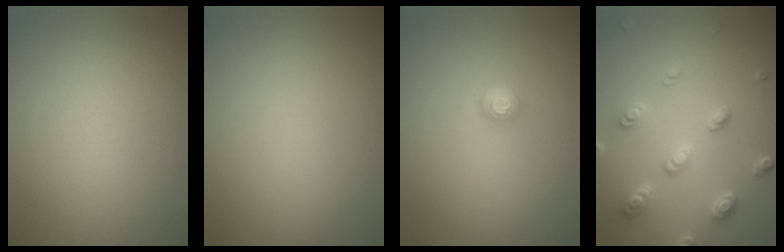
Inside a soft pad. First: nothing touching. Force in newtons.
{"total": 0.0}
{"total": 1.6, "press": 1.2, "slide": 1.0}
{"total": 3.5, "press": 3.2, "slide": 1.3}